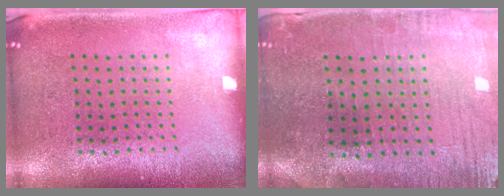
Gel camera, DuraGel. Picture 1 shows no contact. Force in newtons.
{"total": 0.6, "press": 0.5, "slide": 0.3}